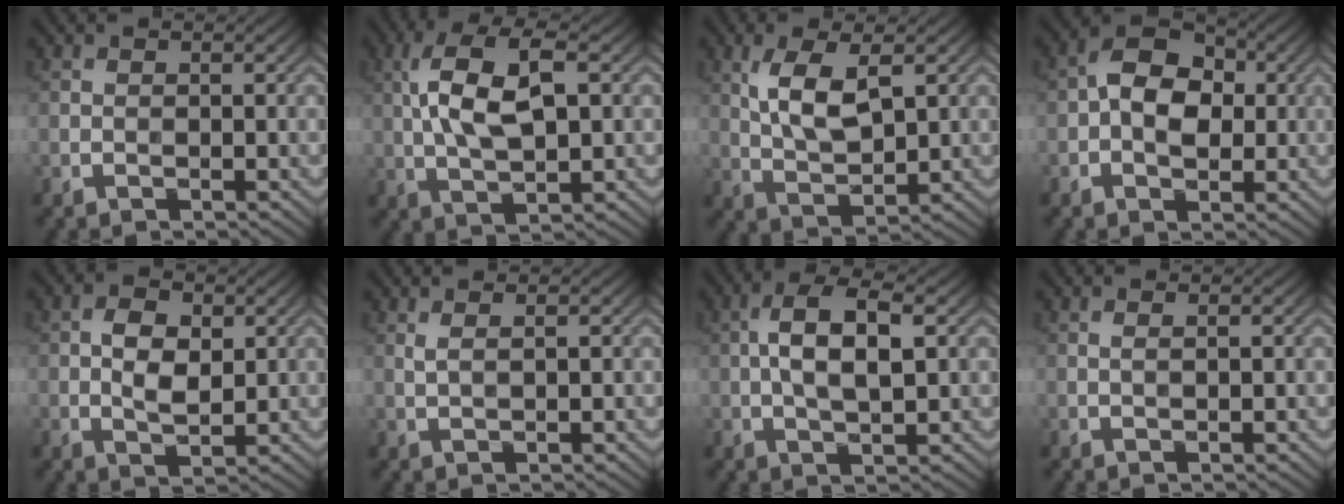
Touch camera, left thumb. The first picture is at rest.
{"total": 9.1, "force": [1.6, 4.0, 8.1], "torque": [-0.167, 0.010, 0.025]}
{"total": 6.9, "force": [2.2, 3.0, 5.8], "torque": [-0.128, -0.002, 0.045]}
{"total": 7.5, "force": [0.4, 5.0, 5.6], "torque": [-0.092, 0.013, -0.004]}
{"total": 4.5, "force": [0.7, 2.6, 3.6], "torque": [-0.069, -0.002, 0.012]}
{"total": 1.4, "force": [0.8, 0.3, 1.1], "torque": [-0.025, -0.001, 0.018]}
{"total": 7.0, "force": [0.9, 2.9, 6.3], "torque": [-0.127, 0.007, 0.016]}
{"total": 0.6, "force": [0.3, 0.1, 0.6], "torque": [-0.013, 0.003, 0.005]}